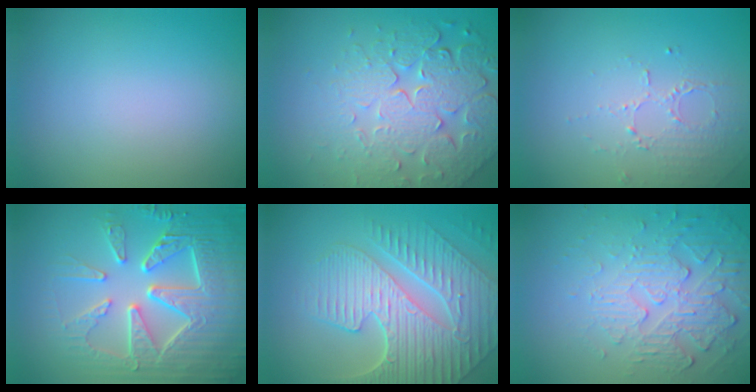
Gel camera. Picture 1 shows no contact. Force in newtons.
{"total": 7.8, "press": 5.7, "slide": 5.3}
{"total": 1.6, "press": 1.0, "slide": 1.3}
{"total": 9.3, "press": 6.7, "slide": 6.4}
{"total": 9.3, "press": 6.3, "slide": 6.8}
{"total": 6.0, "press": 3.6, "slide": 4.8}